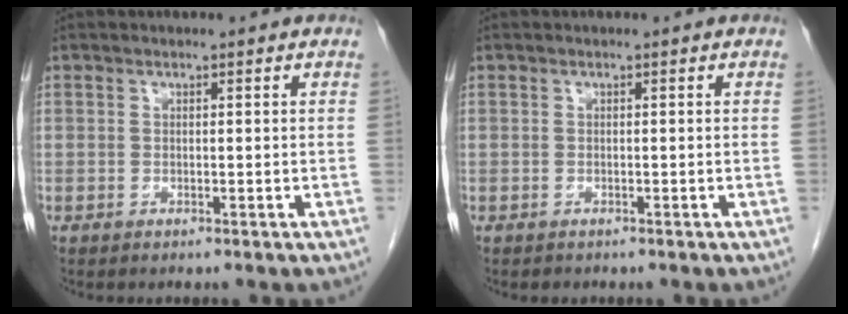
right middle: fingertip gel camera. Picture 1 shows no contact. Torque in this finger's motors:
{"motor_torque": [0.29, -0.12, -0.07, 0.00]}